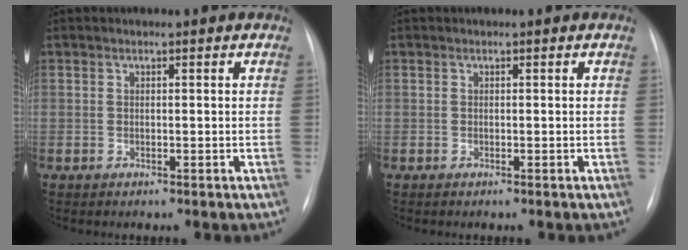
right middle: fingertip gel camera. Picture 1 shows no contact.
{"total": 0.0}